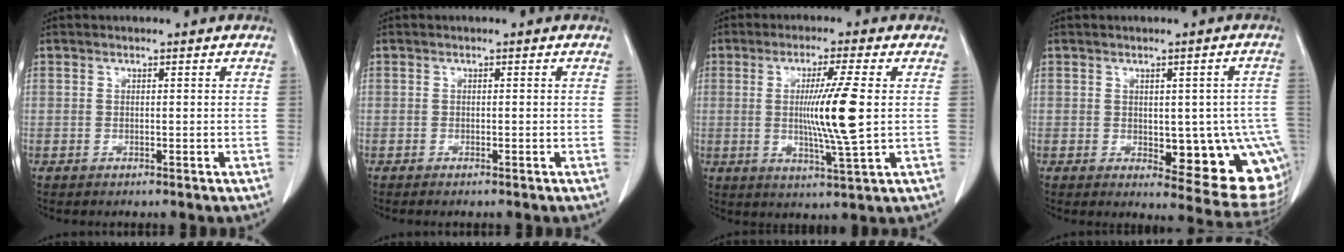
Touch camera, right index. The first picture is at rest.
{"total": 0.6, "force": [-0.5, 0.0, 0.4], "torque": [-0.013, -0.002, -0.008]}
{"total": 9.6, "force": [0.5, -1.0, 9.5], "torque": [-0.171, -0.018, 0.009]}
{"total": 13.8, "force": [-2.7, 4.8, 12.7], "torque": [-0.097, 0.008, -0.014]}